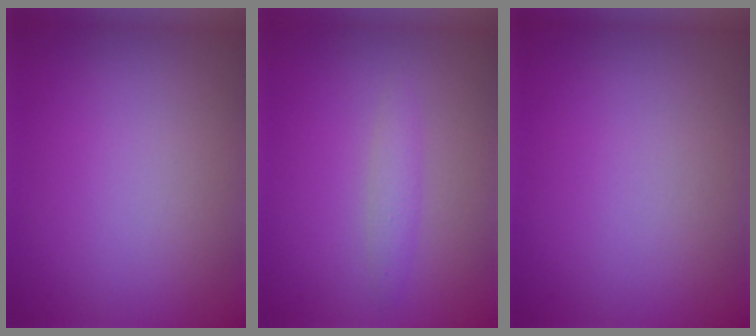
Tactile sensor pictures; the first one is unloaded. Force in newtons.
{"total": 1.4, "press": 1.4, "slide": 0.0}
{"total": 0.0}